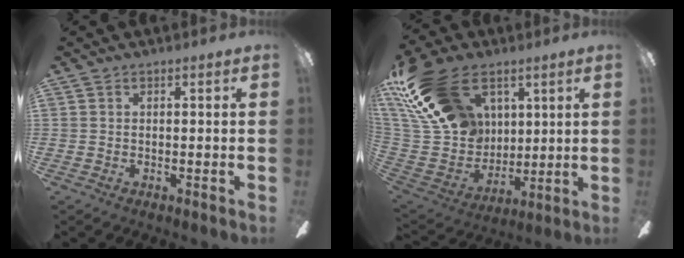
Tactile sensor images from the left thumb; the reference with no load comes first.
{"total": 25.8, "force": [13.0, 16.3, 15.1], "torque": [-0.334, -0.053, 0.238]}